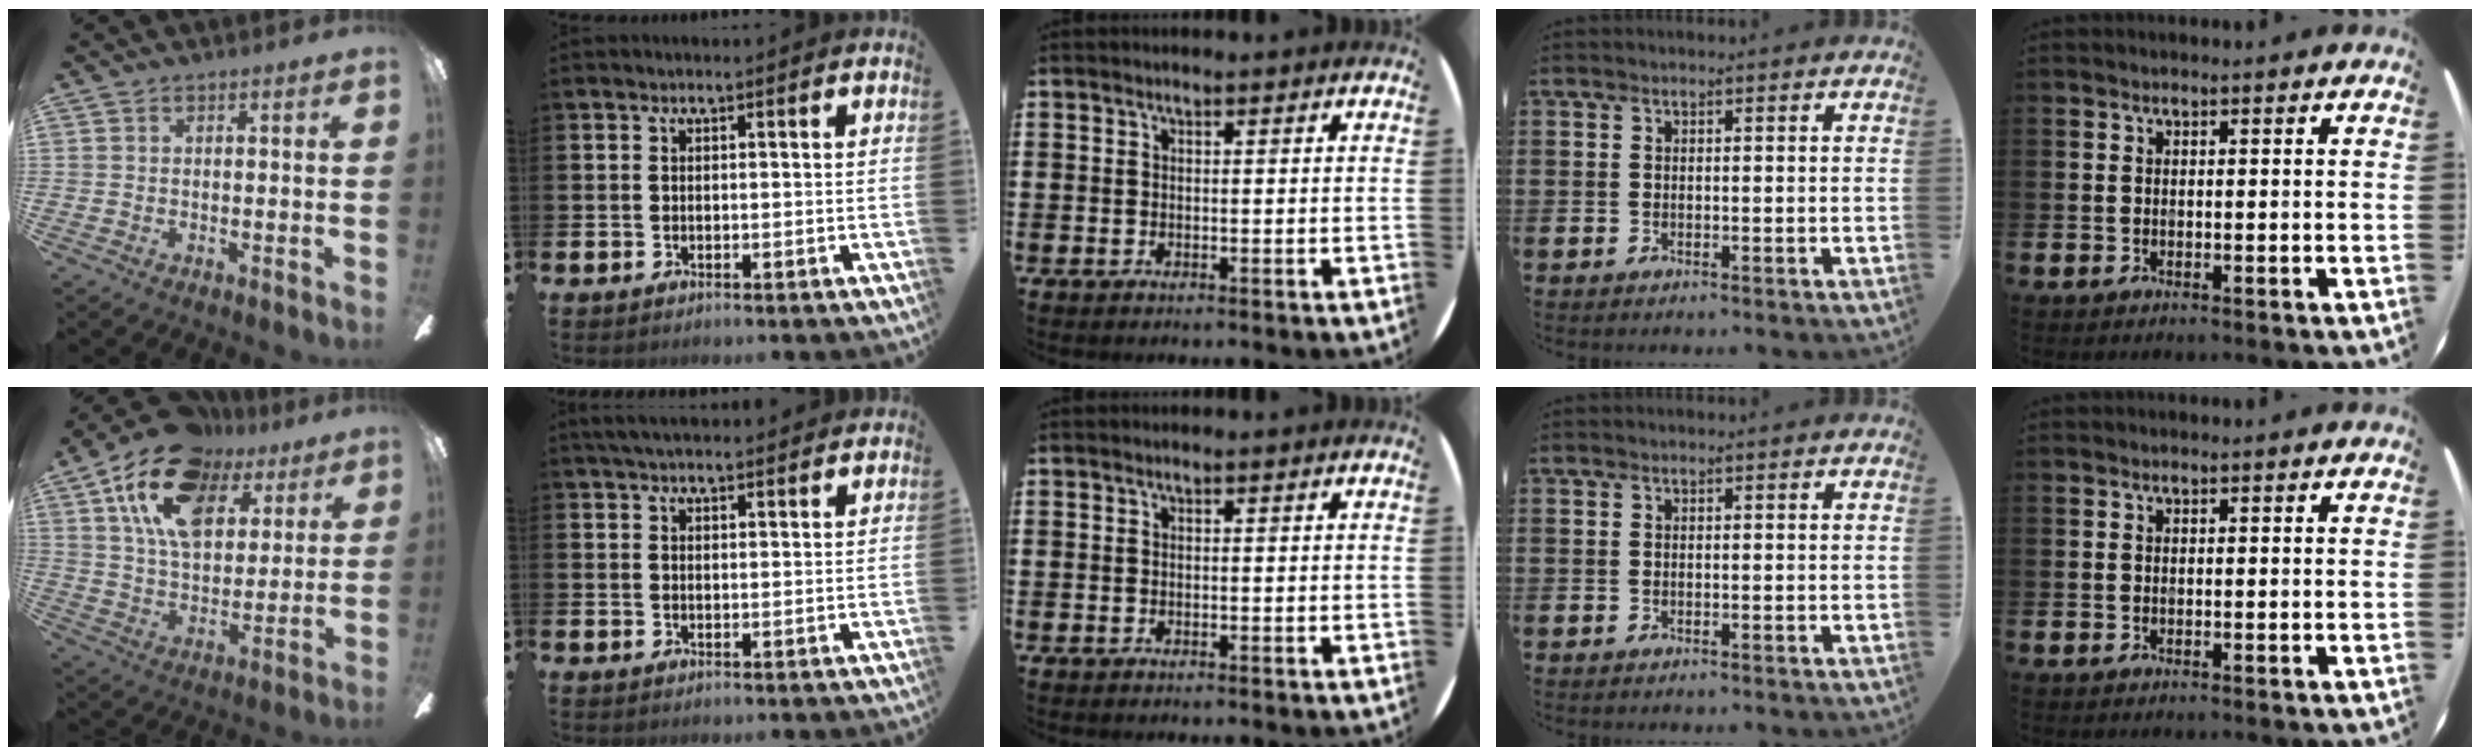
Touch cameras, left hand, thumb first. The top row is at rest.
{"thumb": {"total": 18.9, "force": [10.1, 11.1, 11.6], "torque": [-0.207, -0.025, 0.184]}, "index": {"total": 3.6, "force": [3.4, 0.7, 1.0], "torque": [-0.025, -0.008, 0.063]}}